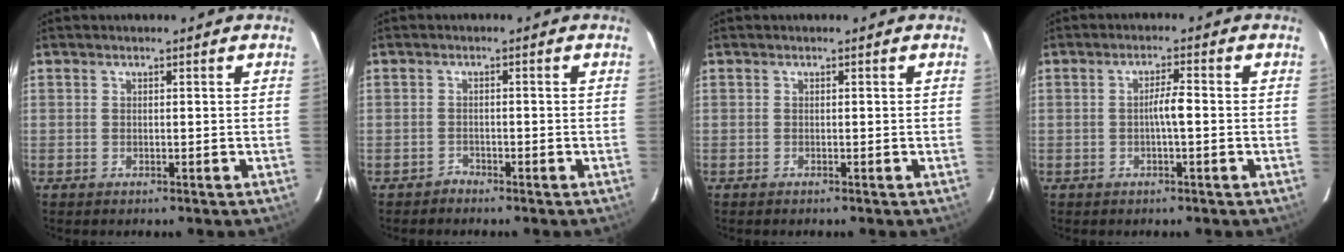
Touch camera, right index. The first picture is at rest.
{"total": 1.1, "force": [-0.9, 0.4, -0.3], "torque": [0.009, 0.001, -0.021]}
{"total": 0.0}
{"total": 3.5, "force": [-0.5, 0.3, 3.5], "torque": [-0.060, 0.006, -0.008]}